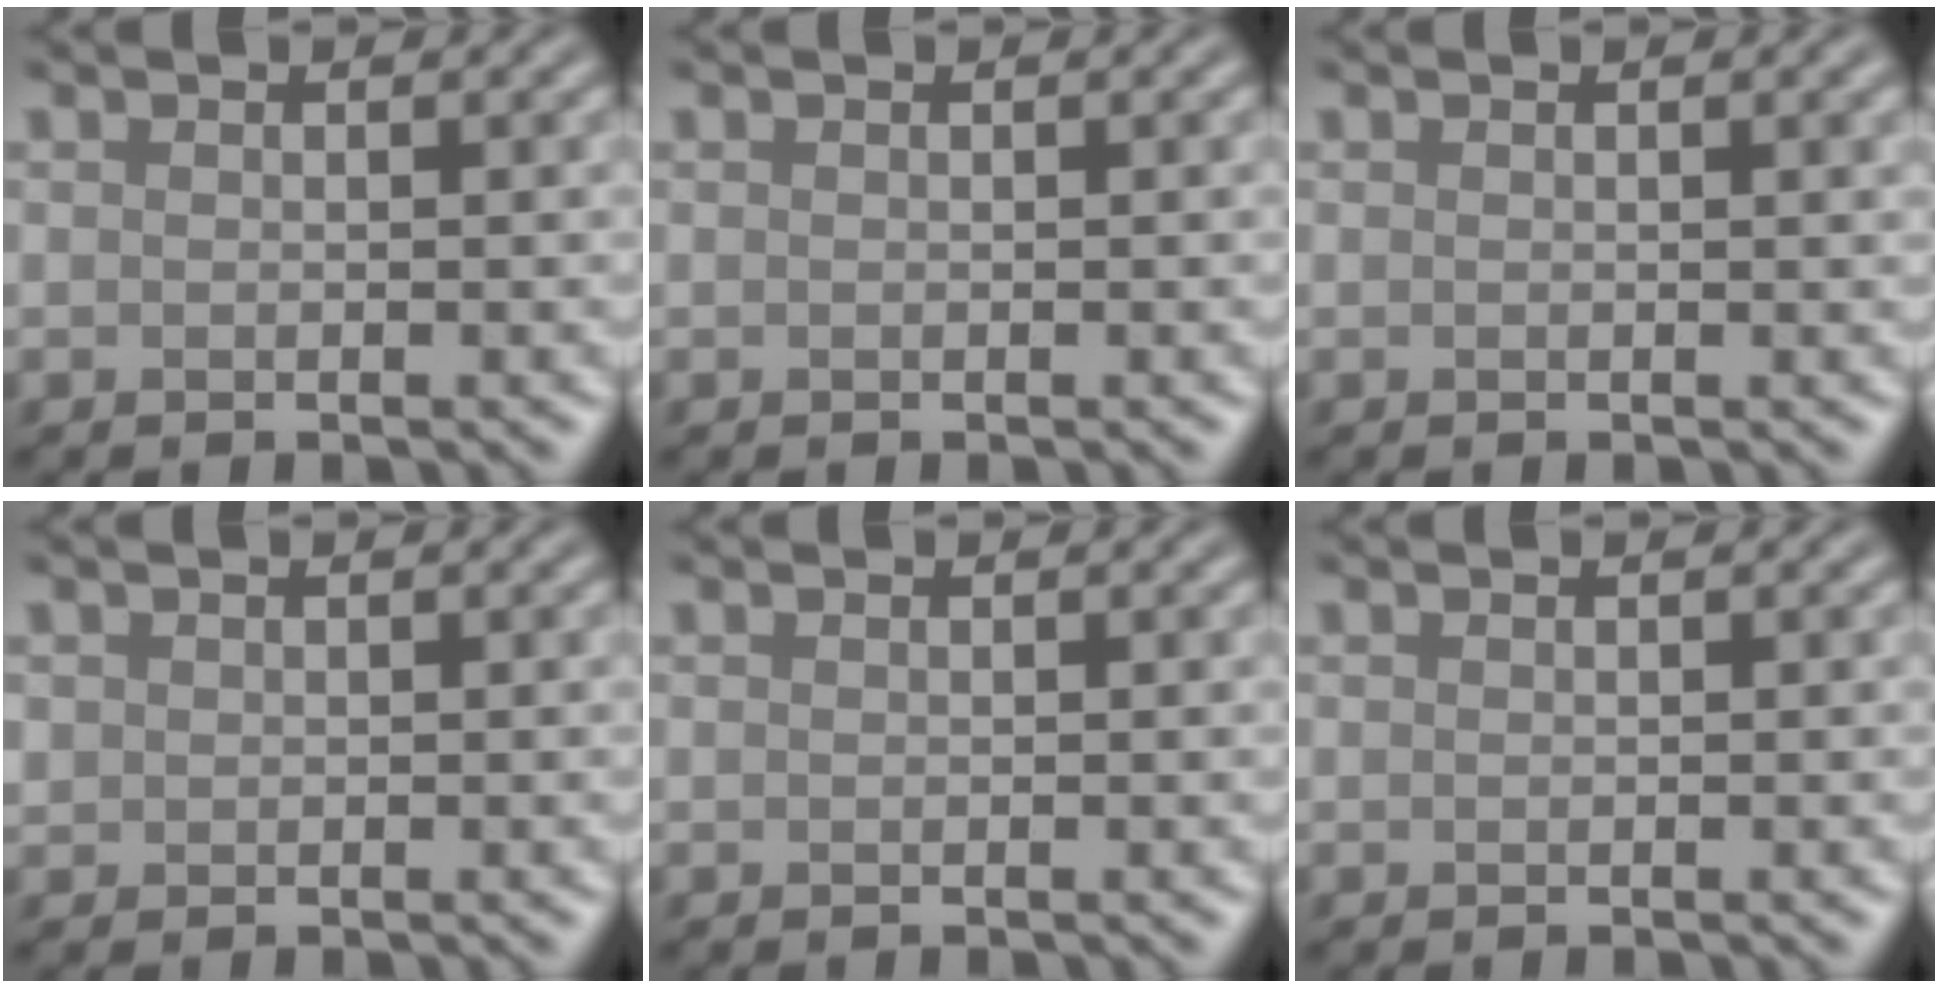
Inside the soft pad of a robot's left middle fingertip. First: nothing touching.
{"total": 0.0}
{"total": 1.0, "force": [0.5, 0.2, 0.9], "torque": [-0.007, 0.004, 0.006]}
{"total": 0.6, "force": [0.2, 0.6, 0.0], "torque": [0.004, -0.001, 0.005]}
{"total": 0.0}
{"total": 0.0}